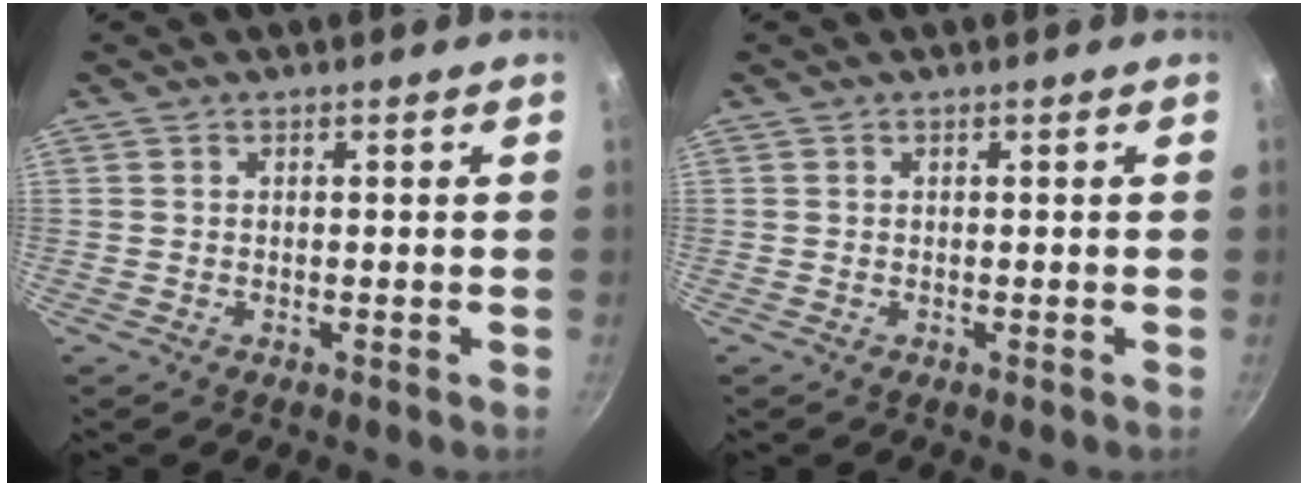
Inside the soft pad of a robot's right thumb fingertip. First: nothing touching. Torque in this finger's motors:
{"motor_torque": [0.00, 0.00, -0.02, -0.02, 0.00]}